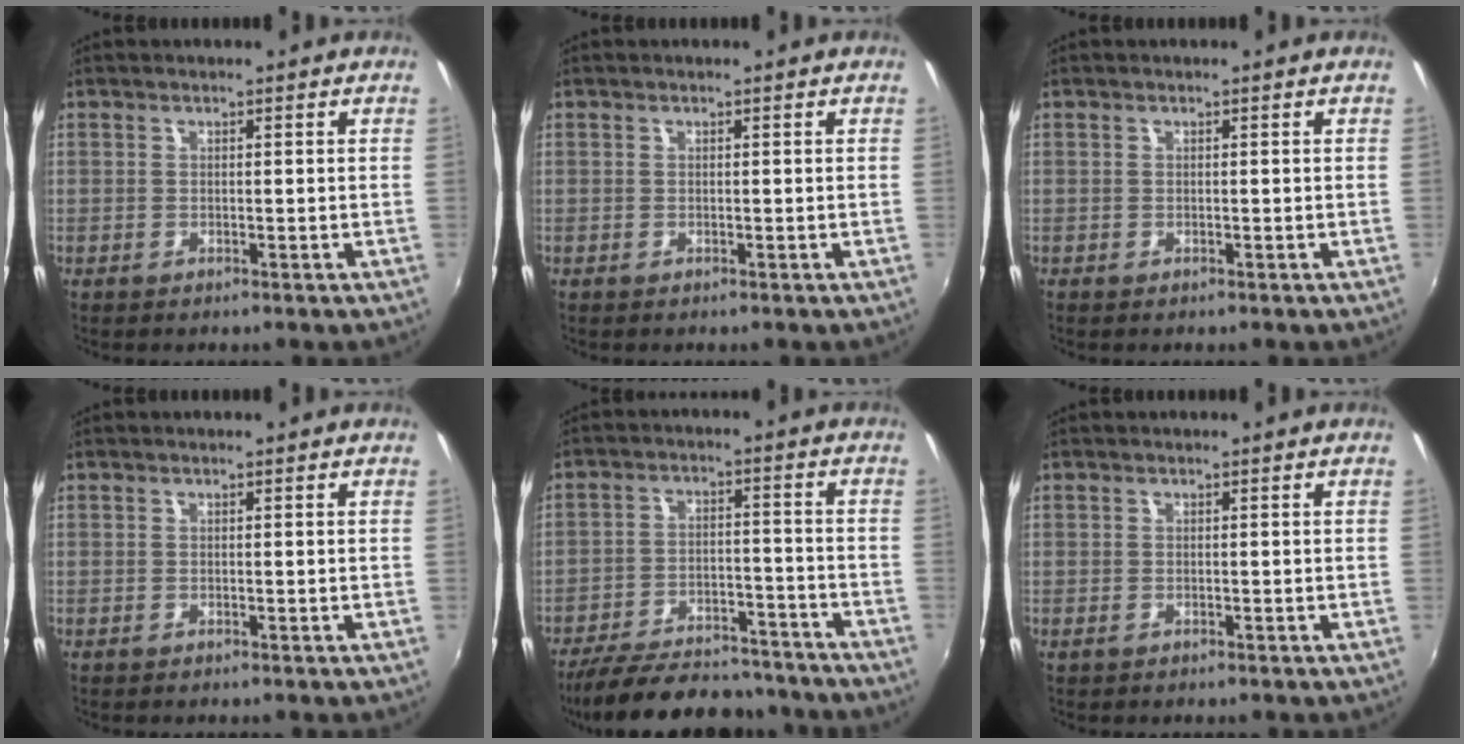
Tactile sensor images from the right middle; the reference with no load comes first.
{"total": 0.0}
{"total": 0.0}
{"total": 0.0}
{"total": 21.0, "force": [-18.0, 6.6, 8.6], "torque": [-0.176, -0.001, -0.248]}
{"total": 0.9, "force": [-0.3, 0.6, 0.6], "torque": [-0.012, -0.003, -0.004]}